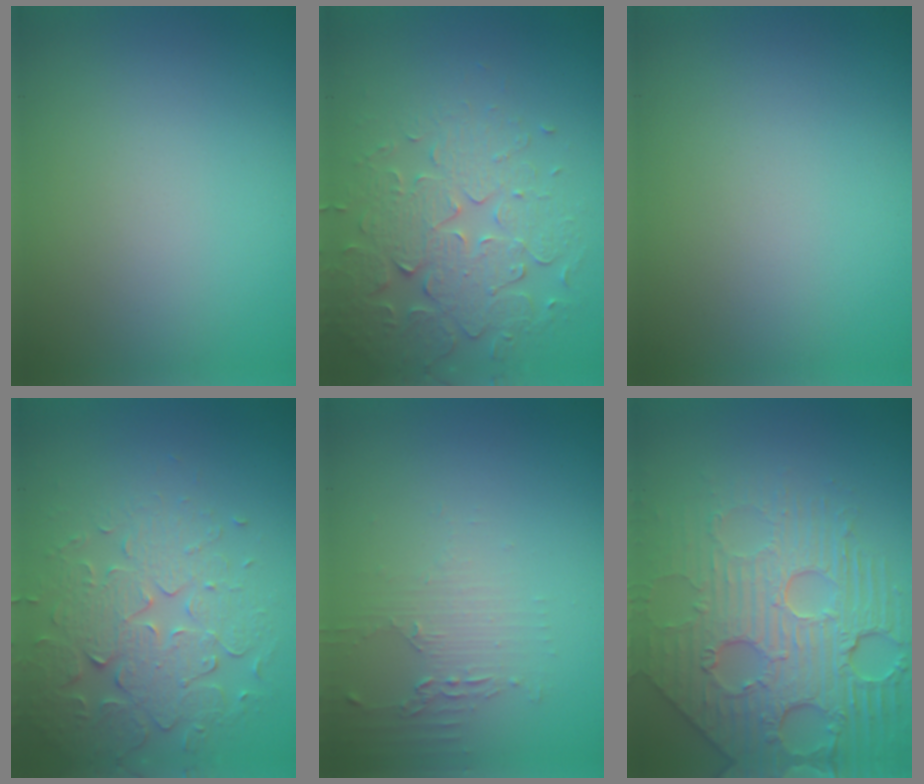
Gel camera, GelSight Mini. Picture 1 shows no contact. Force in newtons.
{"total": 5.0, "press": 4.4, "slide": 2.5}
{"total": 0.0}
{"total": 5.0, "press": 4.4, "slide": 2.5}
{"total": 1.7, "press": 1.7, "slide": 0.3}
{"total": 8.2, "press": 6.0, "slide": 5.6}